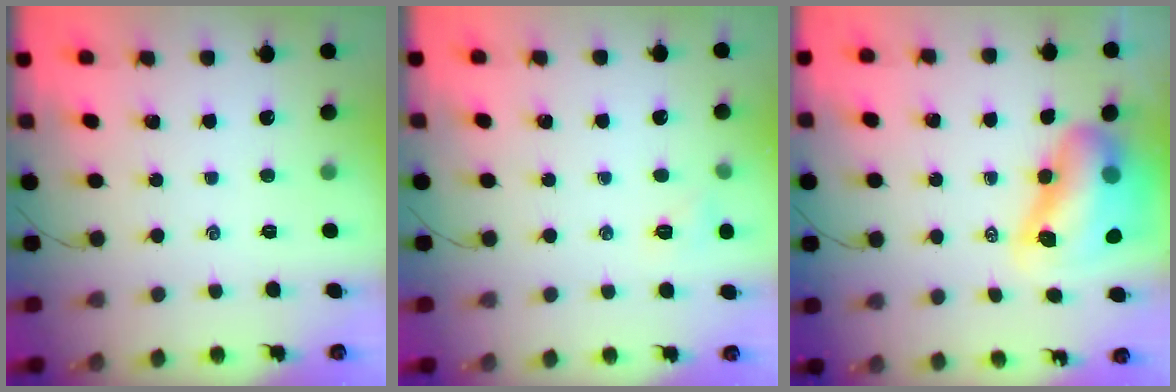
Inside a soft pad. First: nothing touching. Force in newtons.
{"total": 6.1, "press": 6.1, "slide": 1.1}
{"total": 13.5, "press": 13.0, "slide": 3.7}